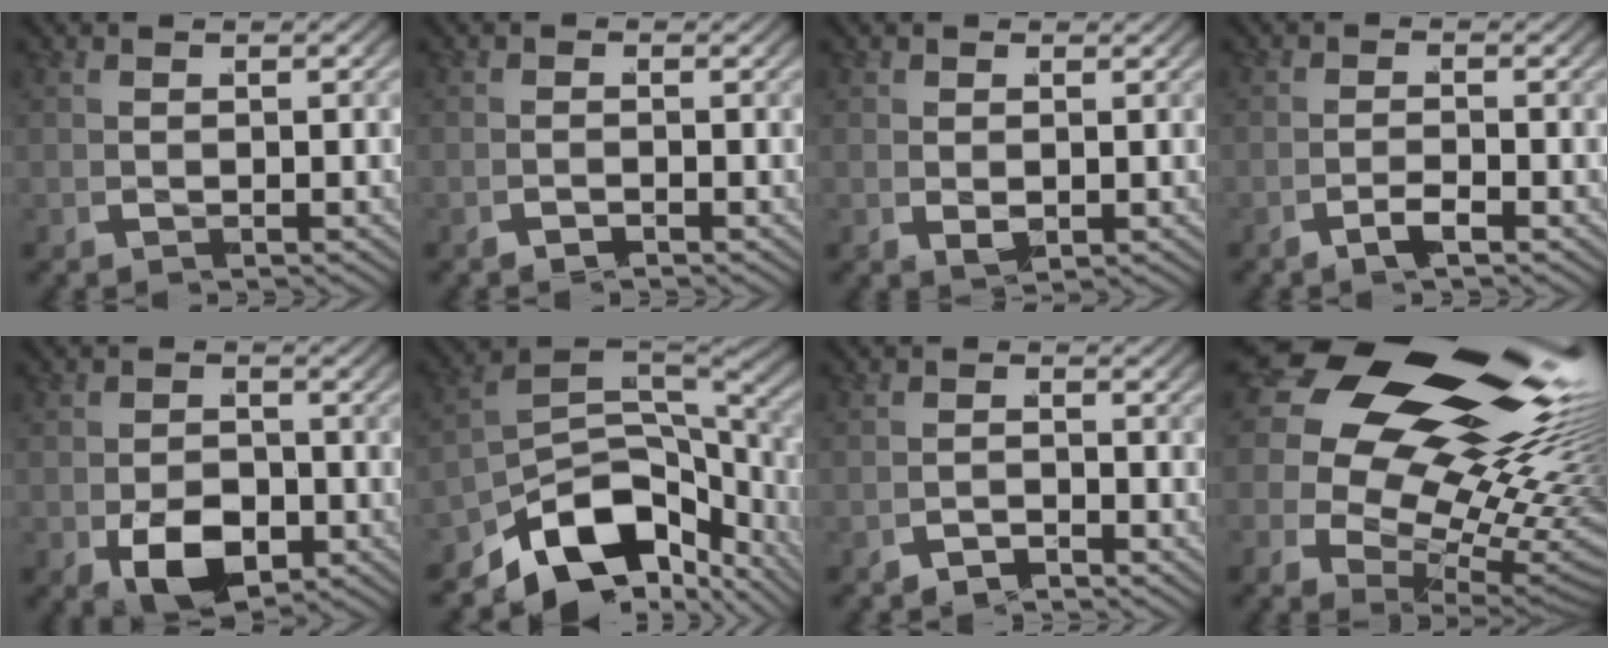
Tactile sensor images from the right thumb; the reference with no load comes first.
{"total": 1.3, "force": [-1.1, 0.1, -0.5], "torque": [0.004, -0.007, -0.026]}
{"total": 1.0, "force": [0.2, 0.8, 0.6], "torque": [-0.010, -0.012, 0.007]}
{"total": 1.6, "force": [-1.6, 0.0, 0.0], "torque": [0.003, -0.002, -0.037]}
{"total": 5.6, "force": [-2.6, 3.8, 3.3], "torque": [-0.068, -0.036, -0.036]}
{"total": 11.3, "force": [-5.2, 7.0, 7.2], "torque": [-0.141, -0.038, -0.081]}
{"total": 2.3, "force": [-2.2, 0.0, -0.7], "torque": [0.011, -0.007, -0.043]}
{"total": 25.8, "force": [3.9, 16.0, 19.9], "torque": [-0.313, -0.033, 0.060]}